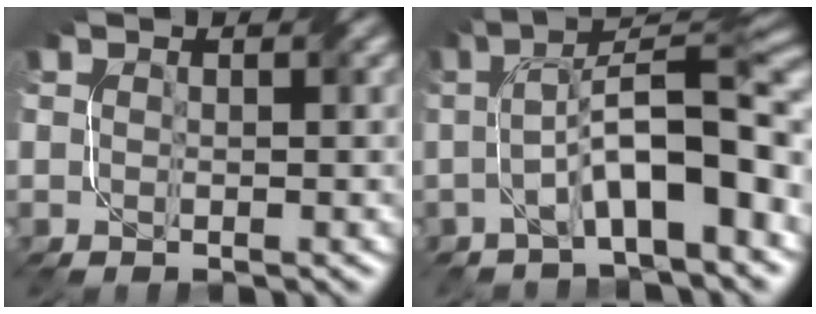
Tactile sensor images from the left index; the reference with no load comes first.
{"total": 9.5, "force": [-2.0, 2.7, 8.9], "torque": [-0.136, 0.020, -0.034]}